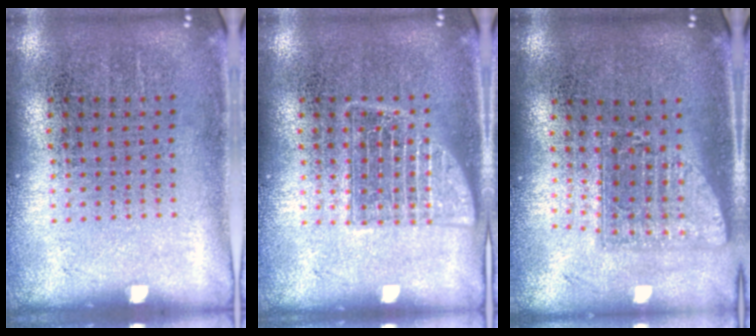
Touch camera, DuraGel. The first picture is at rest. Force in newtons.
{"total": 2.5, "press": 2.5, "slide": 0.4}
{"total": 1.6, "press": 1.1, "slide": 1.0}